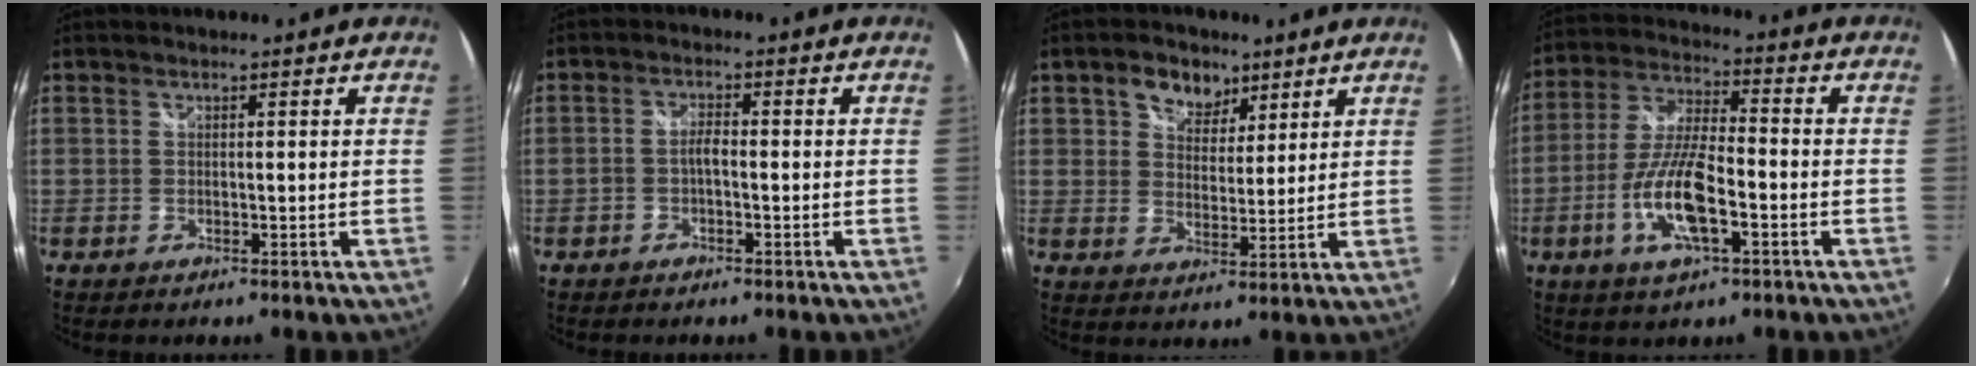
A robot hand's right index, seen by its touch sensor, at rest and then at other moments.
{"total": 2.2, "force": [-0.8, 0.8, 1.9], "torque": [-0.042, 0.007, -0.017]}
{"total": 6.8, "force": [3.9, 4.7, 2.8], "torque": [-0.044, 0.013, 0.065]}
{"total": 12.3, "force": [-4.4, 3.5, 10.9], "torque": [-0.230, -0.002, -0.085]}